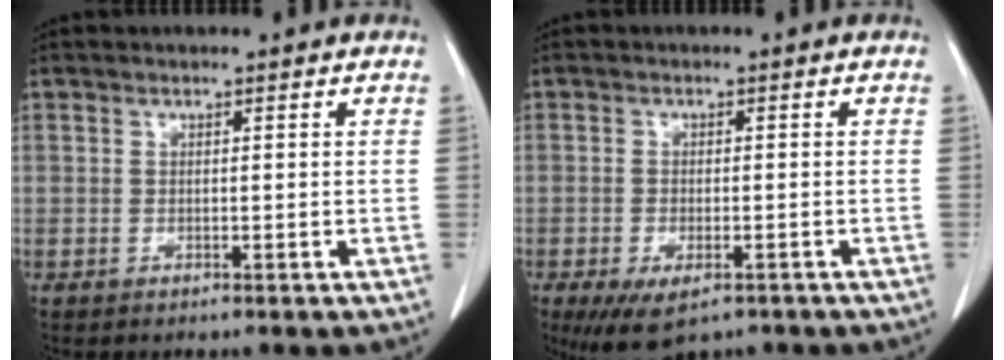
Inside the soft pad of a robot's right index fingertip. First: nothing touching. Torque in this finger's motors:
{"motor_torque": [0.76, -0.67, 0.27, 0.07]}